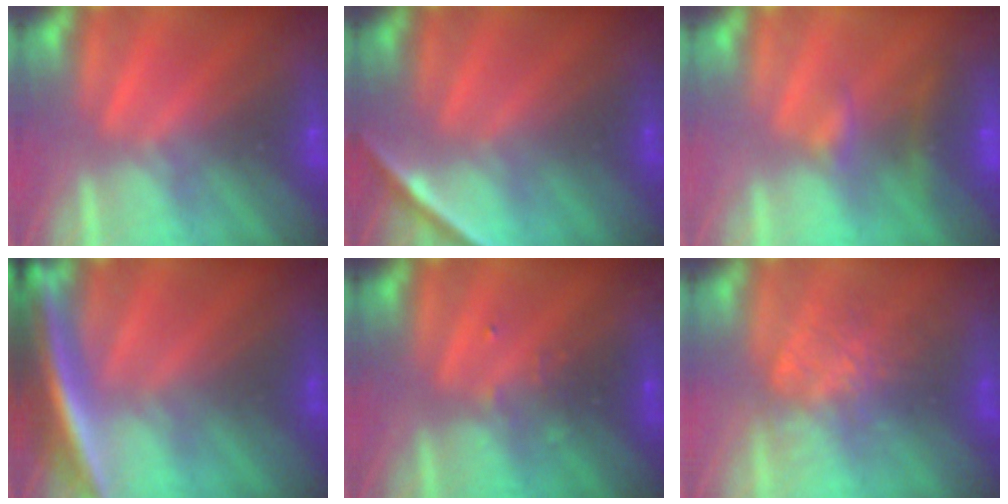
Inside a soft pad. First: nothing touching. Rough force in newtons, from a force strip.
{"total": 1.9}
{"total": 6.5}
{"total": 7.5}
{"total": 2.4}
{"total": 4.4}